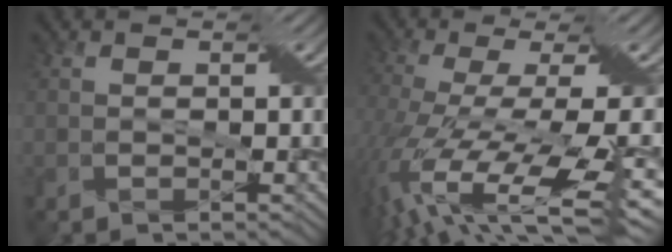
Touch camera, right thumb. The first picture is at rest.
{"total": 14.5, "force": [-4.6, 3.7, 13.2], "torque": [-0.289, -0.005, -0.068]}